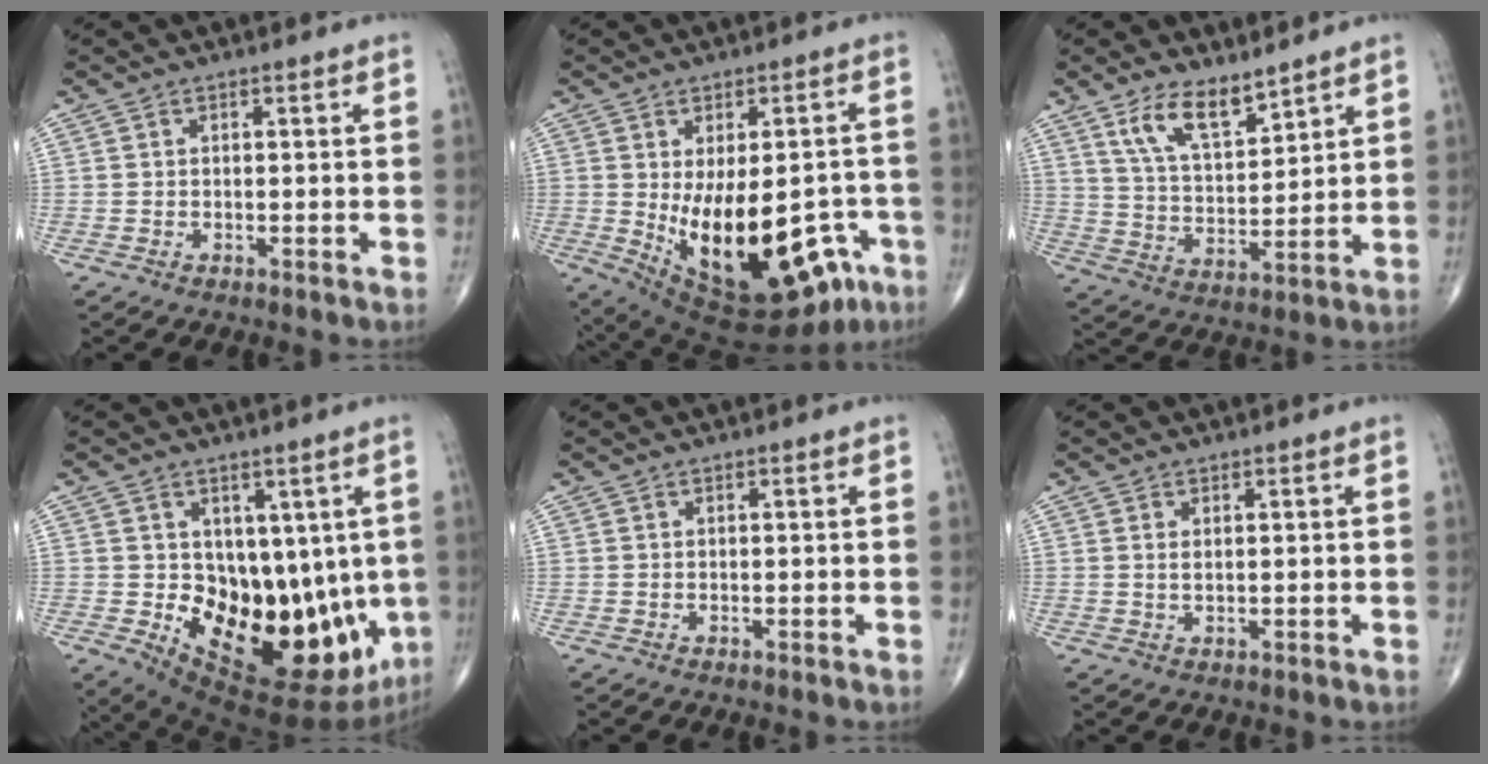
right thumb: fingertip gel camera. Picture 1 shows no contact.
{"total": 22.7, "force": [-6.4, 11.1, 18.8], "torque": [-0.259, 0.000, -0.061]}
{"total": 9.9, "force": [6.8, 4.0, 5.9], "torque": [-0.095, -0.046, 0.137]}
{"total": 22.7, "force": [-1.6, 13.3, 18.3], "torque": [-0.236, -0.042, 0.014]}
{"total": 0.0}
{"total": 1.0, "force": [0.3, 0.4, 0.8], "torque": [-0.018, -0.002, 0.009]}